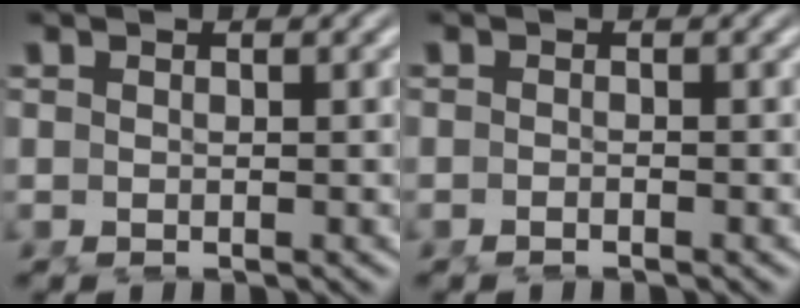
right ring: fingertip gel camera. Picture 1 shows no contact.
{"total": 0.9, "force": [-0.8, -0.5, 0.0], "torque": [0.000, -0.004, -0.013]}